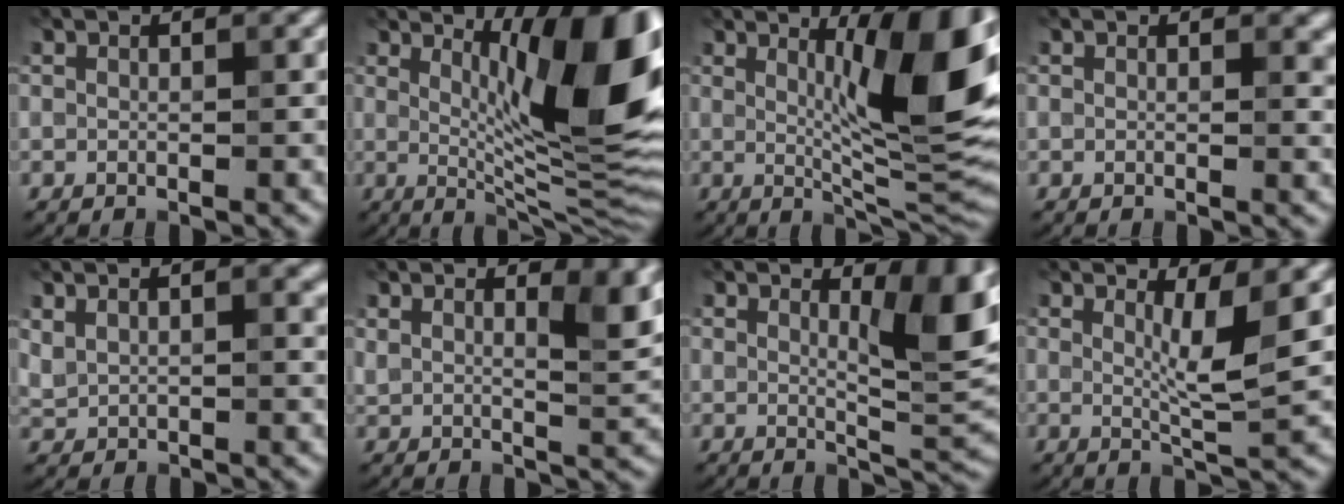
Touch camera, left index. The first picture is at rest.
{"total": 13.2, "force": [3.7, 3.3, 12.2], "torque": [-0.150, -0.007, 0.063]}
{"total": 11.4, "force": [2.8, 2.4, 10.8], "torque": [-0.139, -0.006, 0.047]}
{"total": 1.1, "force": [0.3, 0.6, 0.9], "torque": [-0.005, -0.004, 0.005]}
{"total": 2.5, "force": [1.8, 1.1, 1.4], "torque": [-0.033, 0.002, 0.043]}
{"total": 5.1, "force": [2.6, 1.7, 4.1], "torque": [-0.051, -0.001, 0.041]}
{"total": 6.9, "force": [2.4, 2.0, 6.1], "torque": [-0.077, -0.010, 0.041]}
{"total": 3.7, "force": [1.3, 0.6, 3.4], "torque": [-0.054, -0.012, 0.023]}